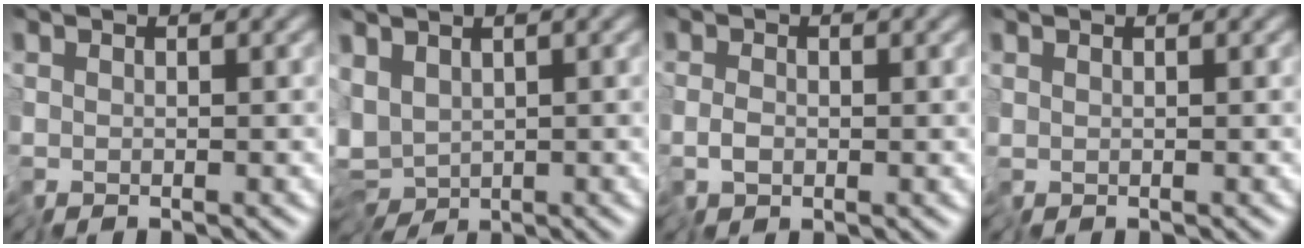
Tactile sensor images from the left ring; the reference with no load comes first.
{"total": 5.3, "force": [-0.7, 3.4, 4.0], "torque": [-0.079, -0.014, -0.001]}
{"total": 1.2, "force": [-0.5, 0.7, 0.8], "torque": [-0.014, 0.001, -0.013]}
{"total": 0.0}